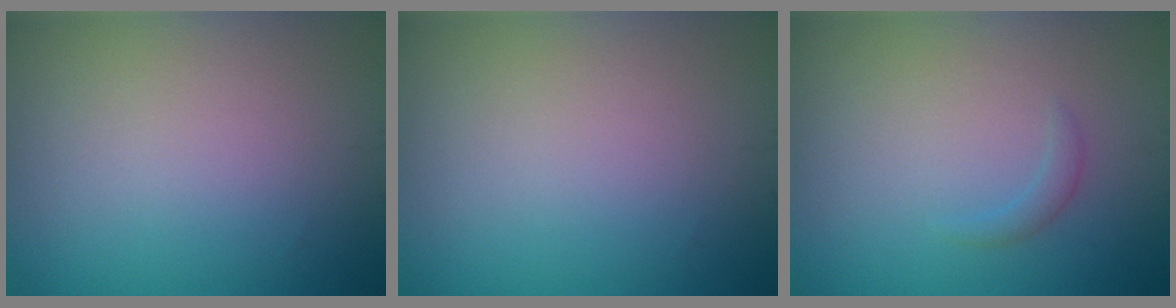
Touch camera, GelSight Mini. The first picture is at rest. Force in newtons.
{"total": 0.0}
{"total": 0.9, "press": 0.9, "slide": 0.1}